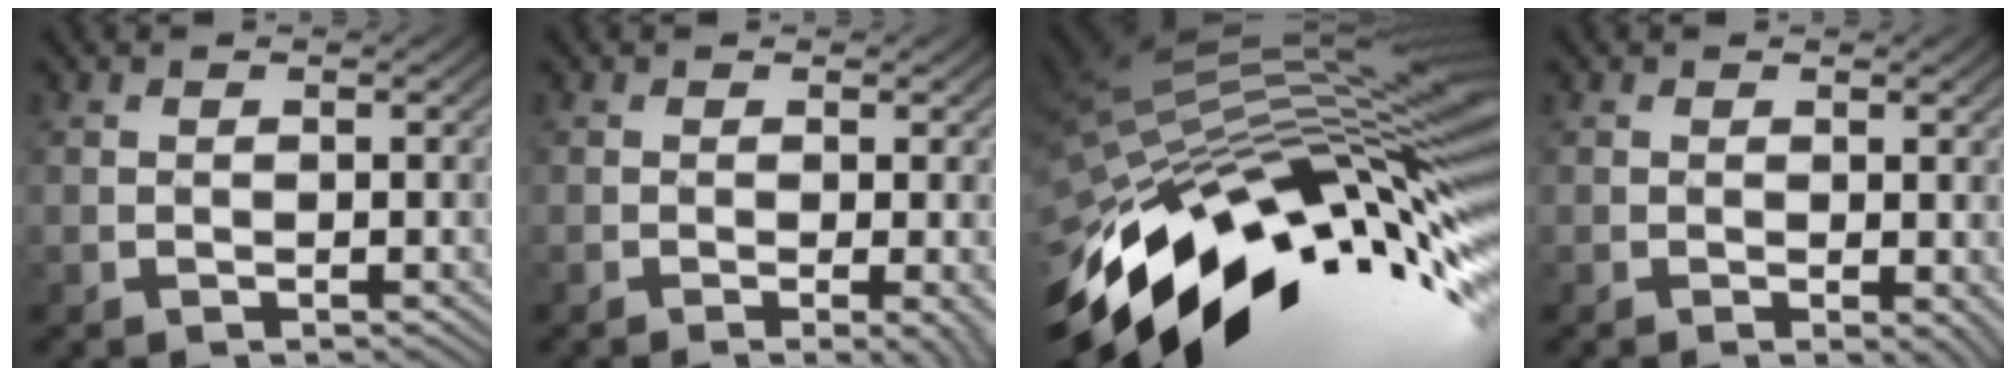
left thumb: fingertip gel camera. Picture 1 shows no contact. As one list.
[{"total": 2.9, "force": [-0.7, 0.5, 2.8], "torque": [-0.037, 0.002, -0.015]}, {"total": 18.0, "force": [-7.3, 6.4, 15.2], "torque": [-0.287, -0.001, -0.144]}, {"total": 1.3, "force": [0.0, 0.2, 1.3], "torque": [-0.017, -0.005, 0.000]}]